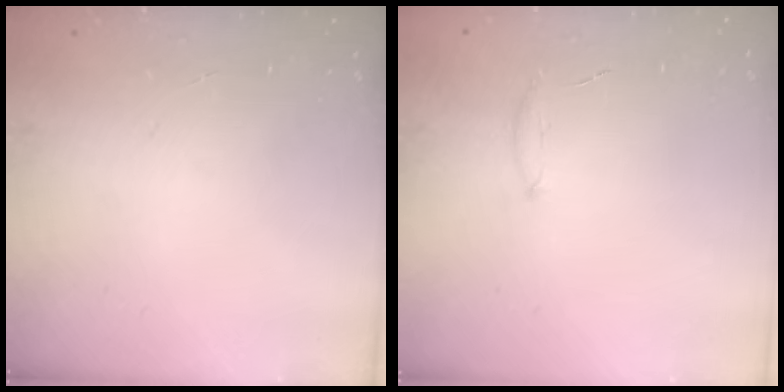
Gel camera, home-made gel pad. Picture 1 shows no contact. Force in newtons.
{"total": 5.9, "press": 5.7, "slide": 1.4}